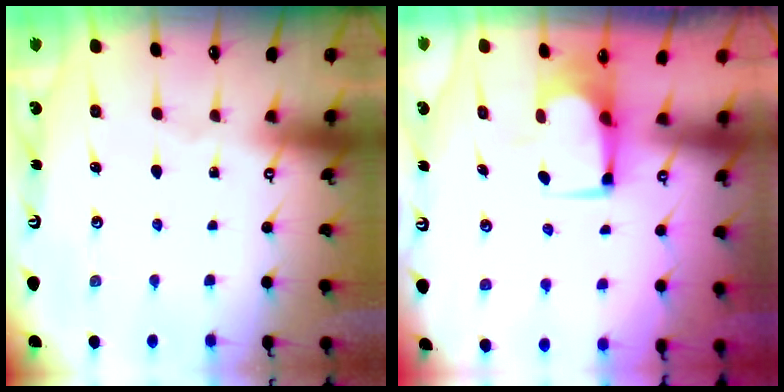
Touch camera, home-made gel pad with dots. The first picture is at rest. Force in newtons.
{"total": 1.8, "press": 1.7, "slide": 0.3}